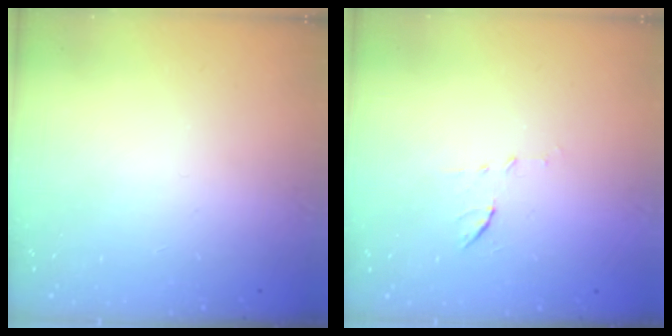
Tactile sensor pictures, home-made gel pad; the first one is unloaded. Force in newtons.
{"total": 5.7, "press": 5.6, "slide": 1.3}